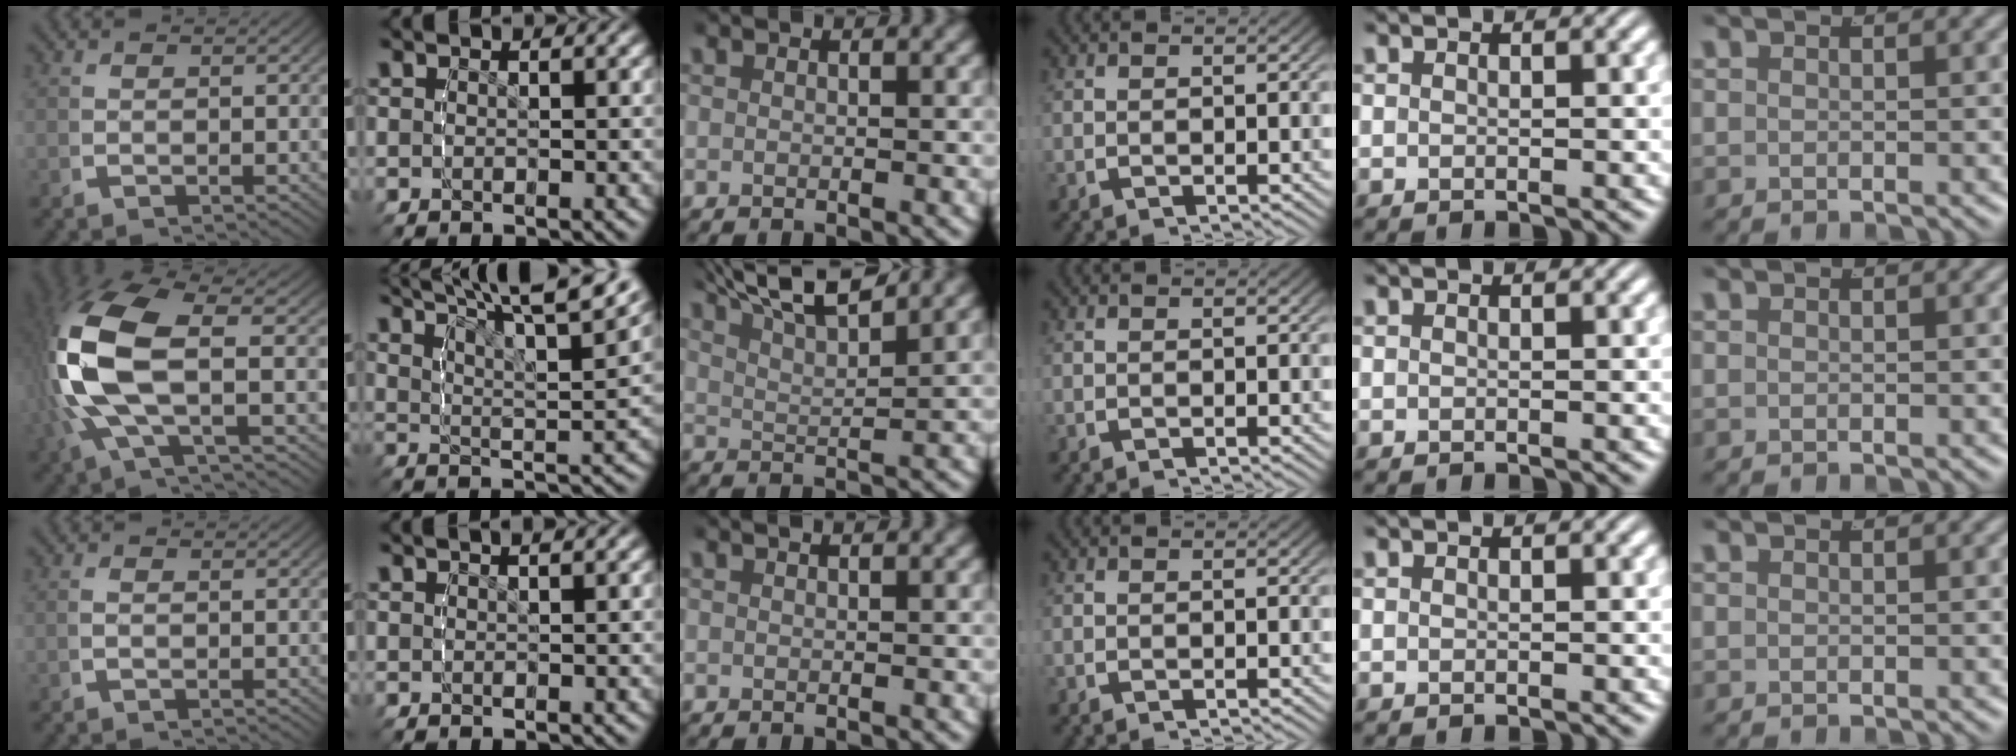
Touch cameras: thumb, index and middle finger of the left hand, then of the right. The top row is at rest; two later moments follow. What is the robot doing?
{"motion": "lift_and_place", "object": "glue stick"}